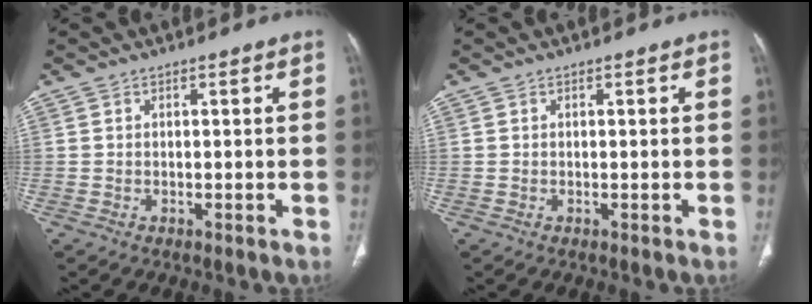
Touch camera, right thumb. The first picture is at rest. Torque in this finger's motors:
{"motor_torque": [0.00, 0.00, -0.01, -0.01, 0.00]}